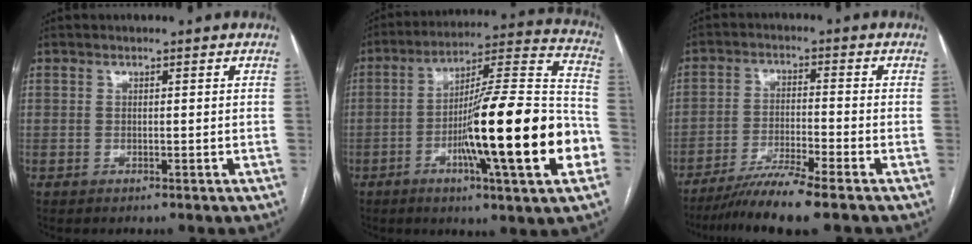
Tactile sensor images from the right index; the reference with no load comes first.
{"total": 23.8, "force": [-6.8, 1.2, 22.8], "torque": [-0.321, -0.003, -0.108]}
{"total": 7.6, "force": [-6.2, -1.2, 4.2], "torque": [-0.072, -0.029, -0.113]}